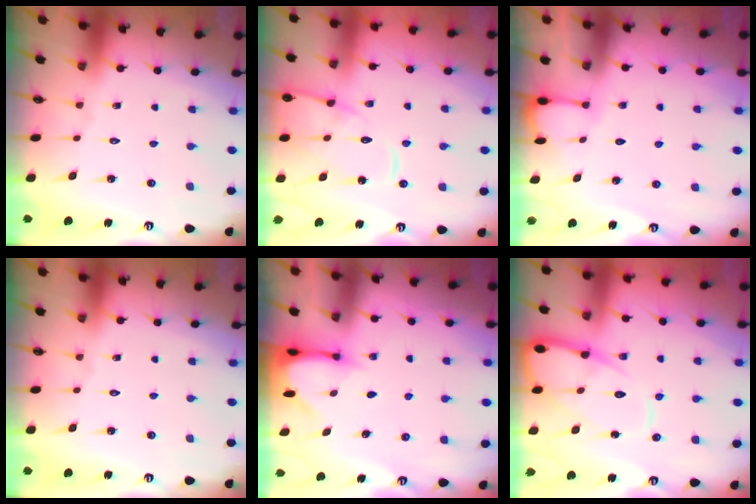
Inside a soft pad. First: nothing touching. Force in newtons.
{"total": 12.7, "press": 12.6, "slide": 1.2}
{"total": 2.1, "press": 2.1, "slide": 0.2}
{"total": 0.0}
{"total": 3.7, "press": 3.7, "slide": 0.3}
{"total": 13.1, "press": 13.1, "slide": 1.1}